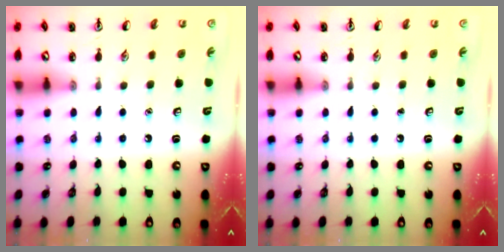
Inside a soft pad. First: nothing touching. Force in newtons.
{"total": 0.0}